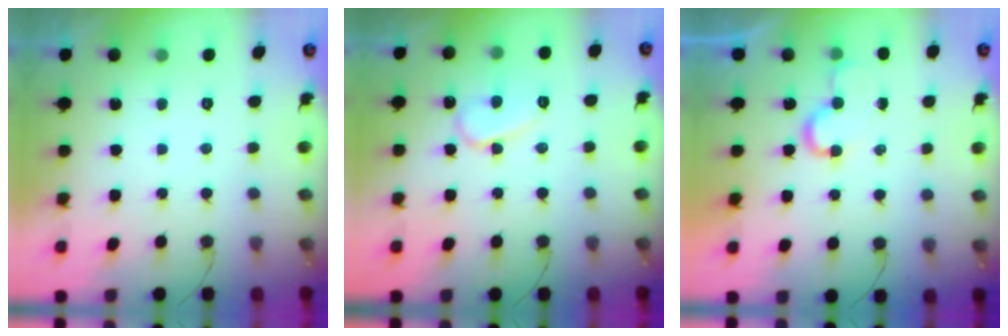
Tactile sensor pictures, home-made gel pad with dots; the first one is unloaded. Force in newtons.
{"total": 9.0, "press": 9.0, "slide": 1.1}
{"total": 4.3, "press": 4.3, "slide": 0.3}